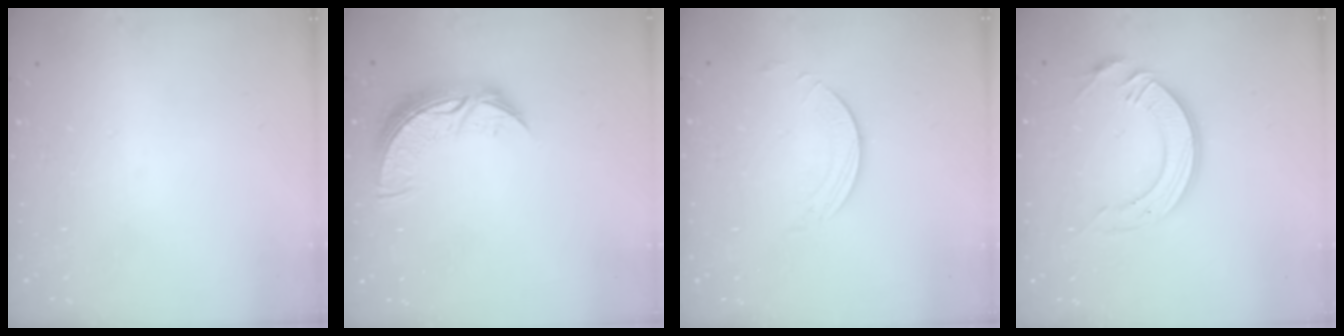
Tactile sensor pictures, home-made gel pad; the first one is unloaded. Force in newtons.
{"total": 9.5, "press": 9.5, "slide": 0.8}
{"total": 1.6, "press": 1.6, "slide": 0.2}
{"total": 12.8, "press": 12.7, "slide": 1.2}